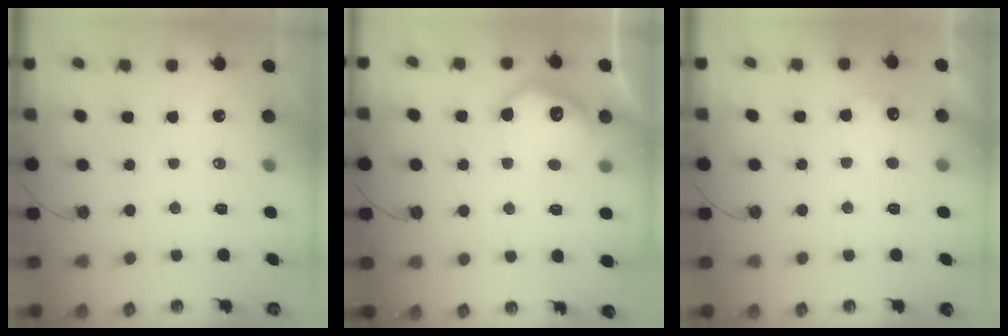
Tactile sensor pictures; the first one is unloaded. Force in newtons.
{"total": 11.8, "press": 11.8, "slide": 0.1}
{"total": 6.4, "press": 6.2, "slide": 1.3}